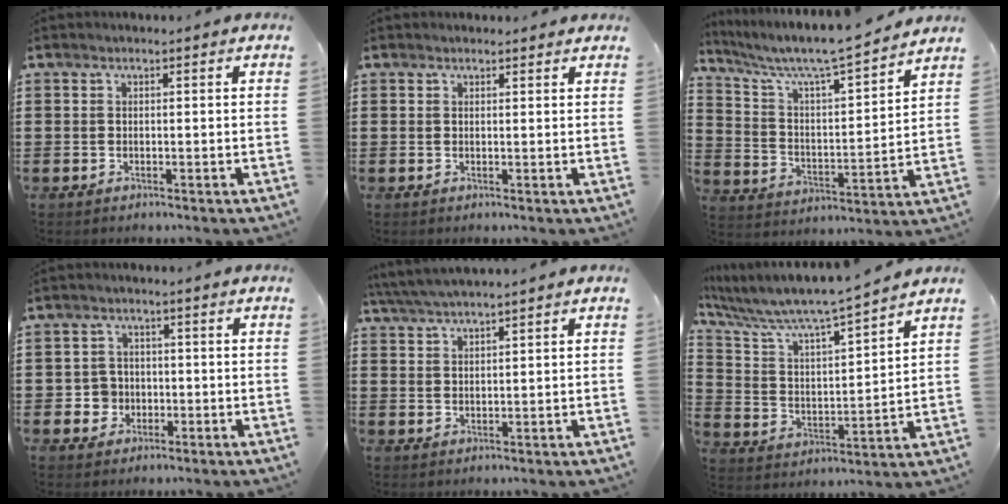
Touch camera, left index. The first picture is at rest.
{"total": 0.9, "force": [0.8, 0.2, 0.1], "torque": [-0.004, 0.001, 0.016]}
{"total": 6.7, "force": [6.0, 0.4, 2.9], "torque": [-0.084, -0.047, 0.094]}
{"total": 3.2, "force": [-0.8, 3.0, 0.8], "torque": [-0.034, 0.001, -0.023]}
{"total": 3.2, "force": [2.9, -0.5, 1.1], "torque": [-0.030, -0.004, 0.054]}
{"total": 7.1, "force": [6.5, 0.3, 2.9], "torque": [-0.086, -0.050, 0.104]}